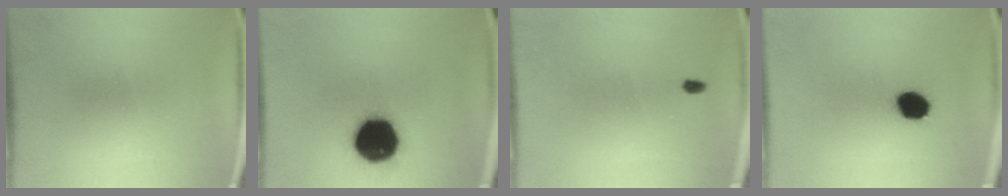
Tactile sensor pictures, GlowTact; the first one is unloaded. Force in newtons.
{"total": 19.3}
{"total": 1.1}
{"total": 7.0}